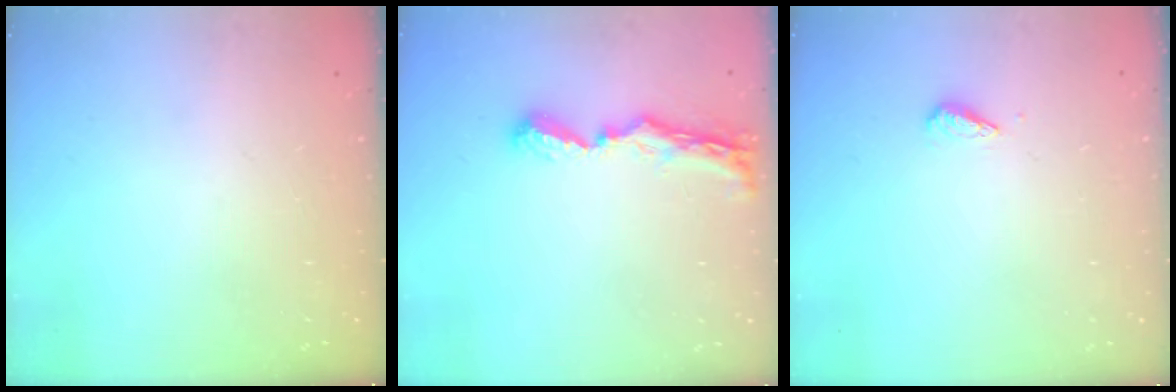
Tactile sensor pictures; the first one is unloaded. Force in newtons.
{"total": 8.6, "press": 8.5, "slide": 0.8}
{"total": 3.0, "press": 2.9, "slide": 0.6}